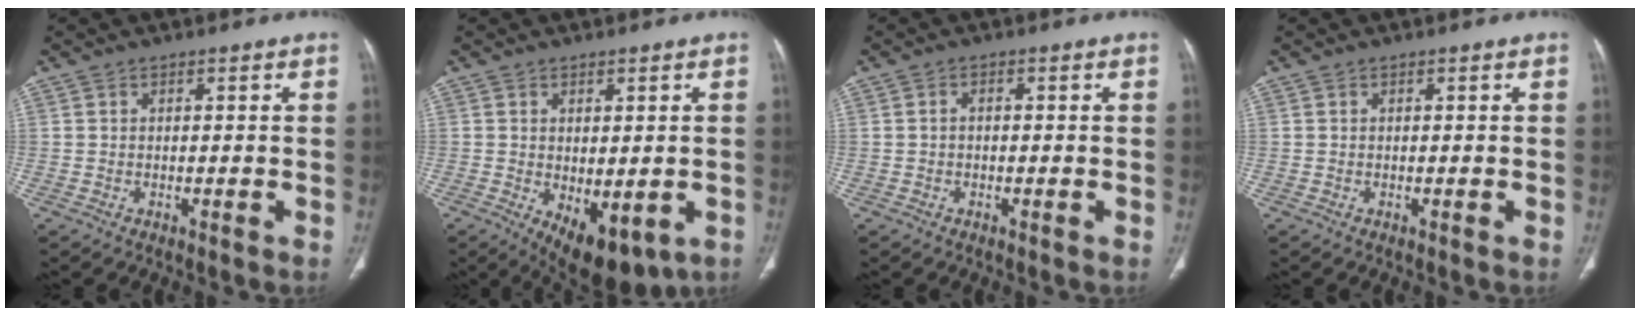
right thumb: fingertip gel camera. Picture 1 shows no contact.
{"total": 11.0, "force": [-4.3, 5.7, 8.4], "torque": [-0.097, -0.004, -0.043]}
{"total": 0.8, "force": [-0.2, 0.6, 0.5], "torque": [-0.008, 0.004, -0.005]}
{"total": 0.0}